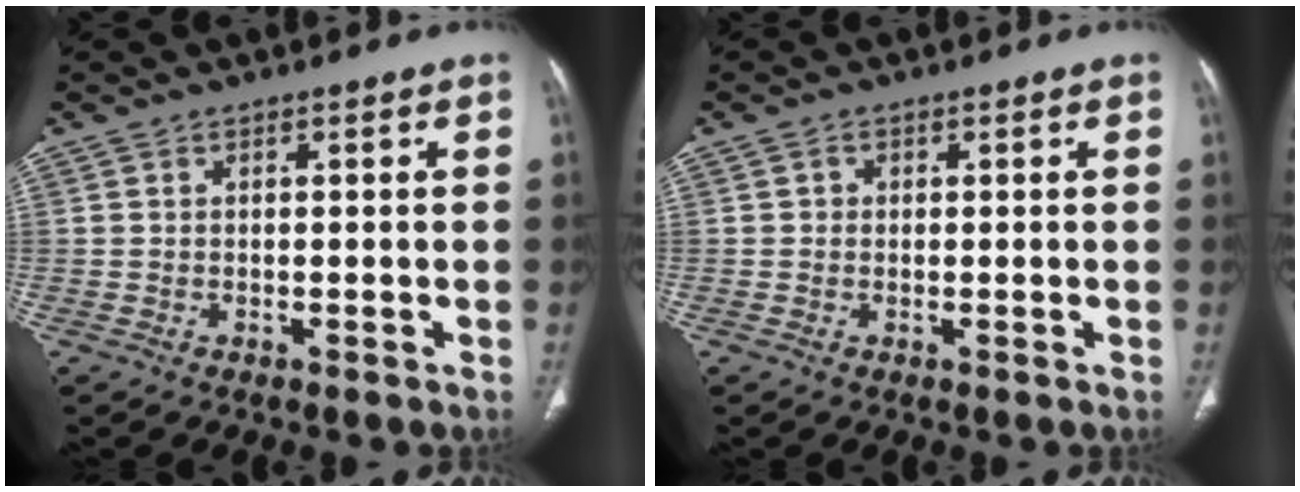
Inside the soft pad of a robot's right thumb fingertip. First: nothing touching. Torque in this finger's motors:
{"motor_torque": [-0.17, 0.21, -0.07, -0.06, 0.04]}